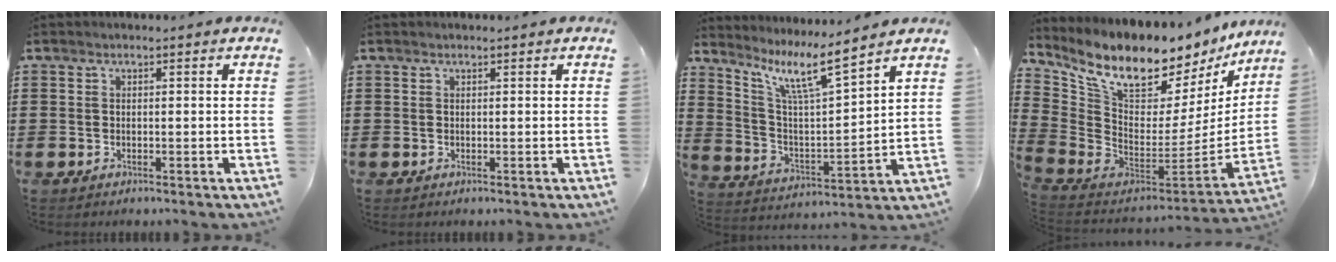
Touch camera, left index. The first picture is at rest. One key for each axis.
{"total": 0.0}
{"total": 9.7, "fx": 7.0, "fy": 1.0, "fz": 6.7, "tx": -0.144, "ty": -0.031, "tz": 0.117}
{"total": 10.5, "fx": 8.3, "fy": 3.8, "fz": 5.4, "tx": -0.126, "ty": -0.080, "tz": 0.140}